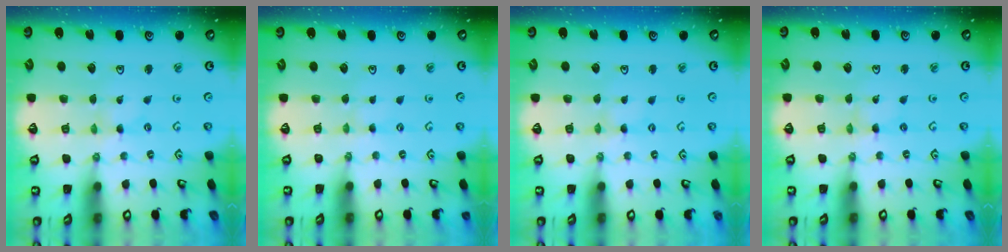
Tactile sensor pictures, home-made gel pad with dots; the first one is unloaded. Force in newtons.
{"total": 0.5, "press": 0.5, "slide": 0.1}
{"total": 0.0}
{"total": 1.3, "press": 1.3, "slide": 0.1}